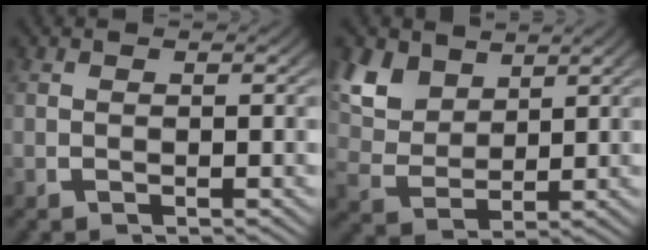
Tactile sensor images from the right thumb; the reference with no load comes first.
{"total": 6.0, "force": [2.5, 4.2, 3.6], "torque": [-0.099, -0.018, 0.060]}